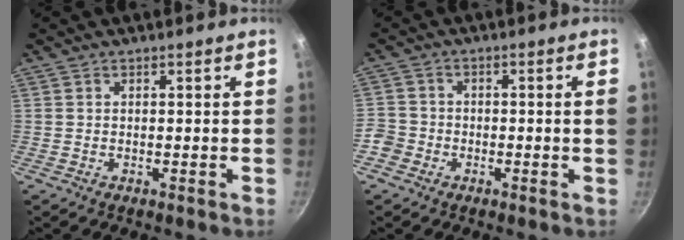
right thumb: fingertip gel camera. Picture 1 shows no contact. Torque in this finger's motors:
{"motor_torque": [0.02, -0.05, 0.21, -0.02, 0.01]}